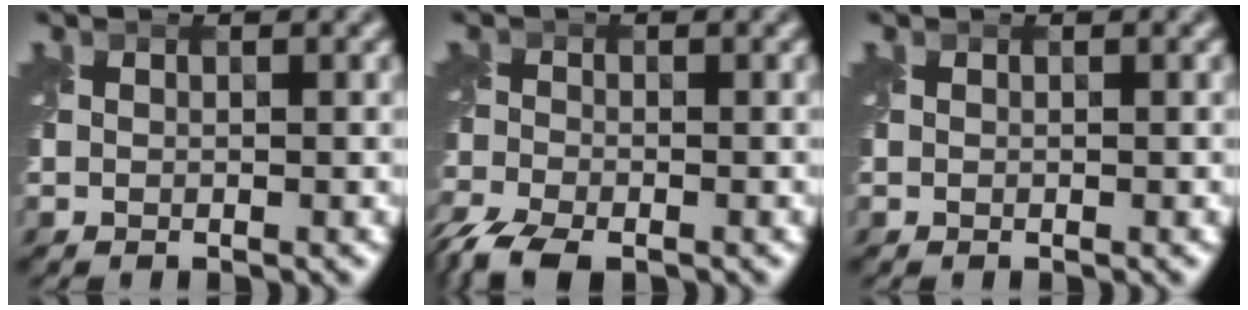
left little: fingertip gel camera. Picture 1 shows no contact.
{"total": 5.4, "force": [-4.3, 2.0, 2.7], "torque": [-0.056, -0.029, -0.090]}
{"total": 0.0}